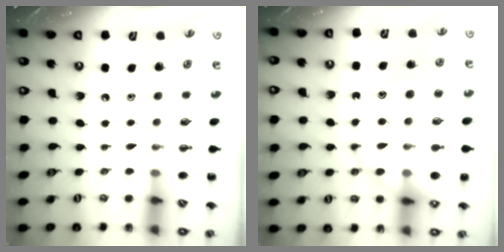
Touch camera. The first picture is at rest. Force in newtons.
{"total": 17.7, "press": 17.6, "slide": 2.1}